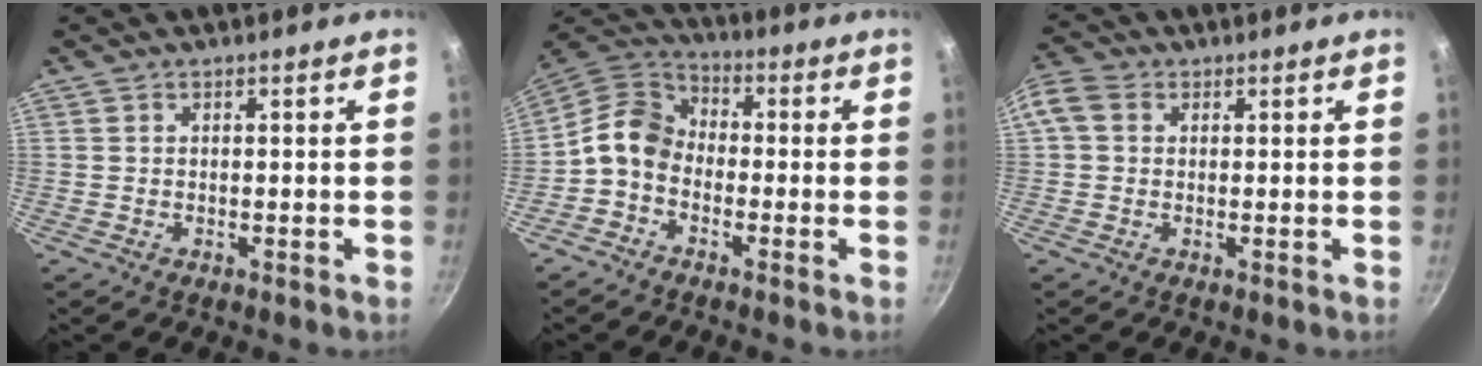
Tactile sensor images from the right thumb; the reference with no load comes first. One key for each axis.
{"total": 9.0, "fx": -2.3, "fy": 6.9, "fz": 5.3, "tx": -0.086, "ty": 0.046, "tz": -0.071}
{"total": 6.2, "fx": 1.3, "fy": 4.9, "fz": 3.5, "tx": -0.077, "ty": 0.017, "tz": 0.012}